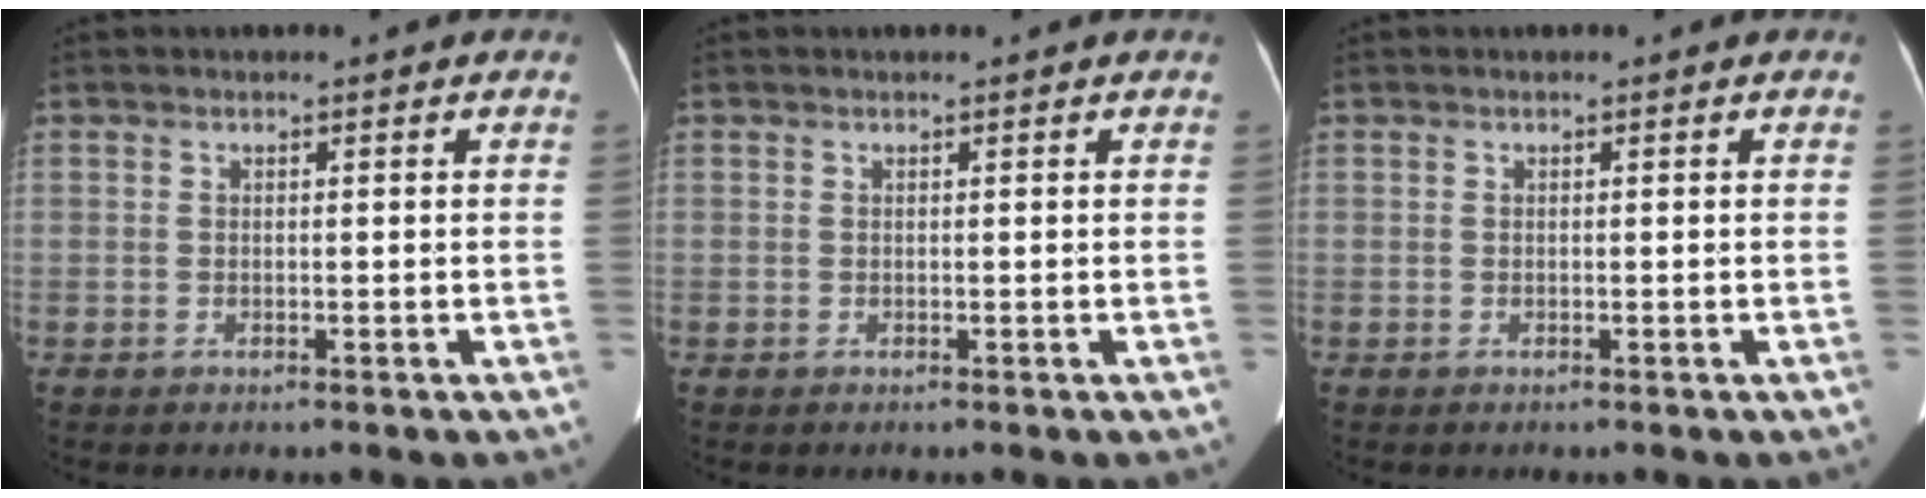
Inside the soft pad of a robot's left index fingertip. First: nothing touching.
{"total": 0.0}
{"total": 0.0}